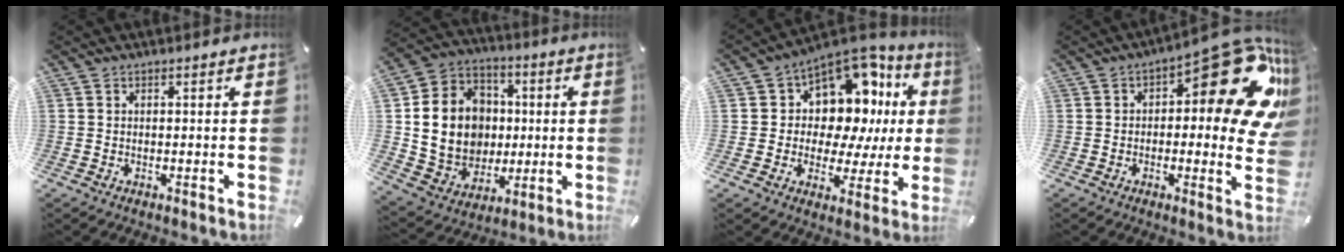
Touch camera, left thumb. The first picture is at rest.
{"total": 16.5, "force": [0.8, 14.8, 7.2], "torque": [-0.151, 0.007, 0.027]}
{"total": 12.7, "force": [5.9, 8.9, 6.9], "torque": [-0.084, -0.077, 0.102]}
{"total": 22.0, "force": [8.8, 8.9, 18.1], "torque": [-0.213, -0.071, 0.148]}